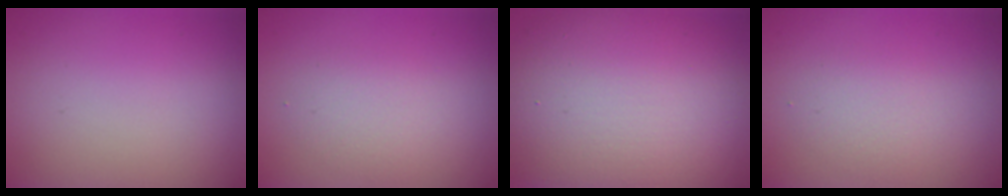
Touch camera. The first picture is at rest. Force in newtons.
{"total": 2.0, "press": 2.0, "slide": 0.1}
{"total": 13.5, "press": 13.5, "slide": 1.1}
{"total": 2.0, "press": 2.0, "slide": 0.1}